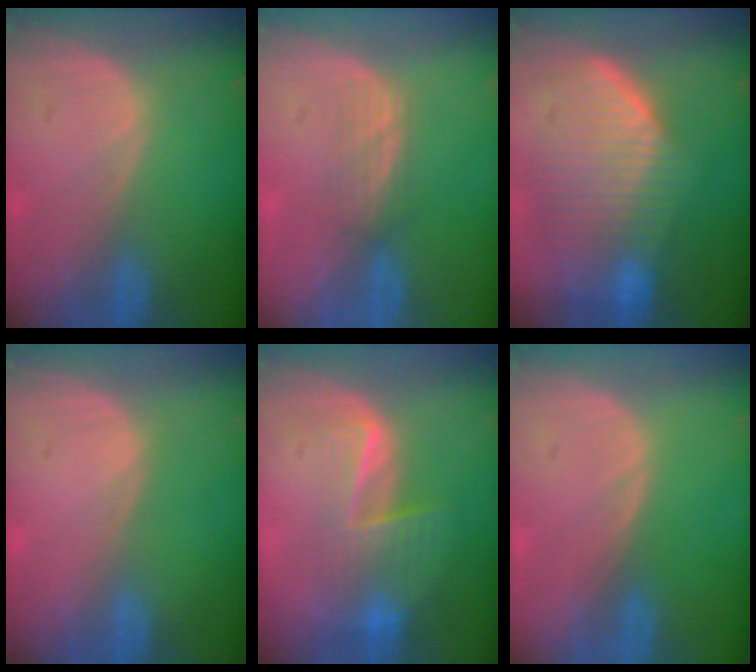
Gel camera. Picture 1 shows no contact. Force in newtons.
{"total": 2.8, "press": 2.6, "slide": 1.0}
{"total": 10.3, "press": 9.1, "slide": 4.8}
{"total": 0.0}
{"total": 6.7, "press": 6.3, "slide": 2.3}
{"total": 0.0}